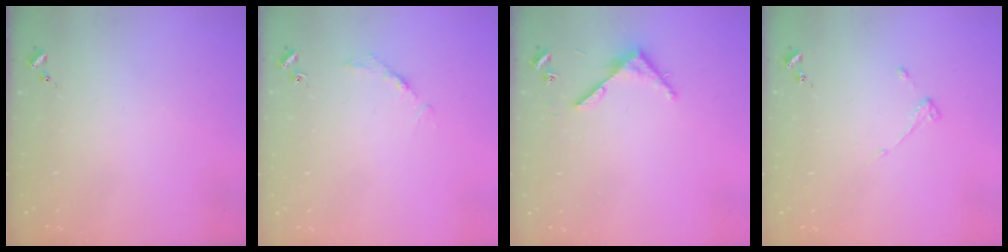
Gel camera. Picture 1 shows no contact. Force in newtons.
{"total": 2.7, "press": 2.7, "slide": 0.4}
{"total": 5.0, "press": 5.0, "slide": 0.4}
{"total": 3.0, "press": 3.0, "slide": 0.4}